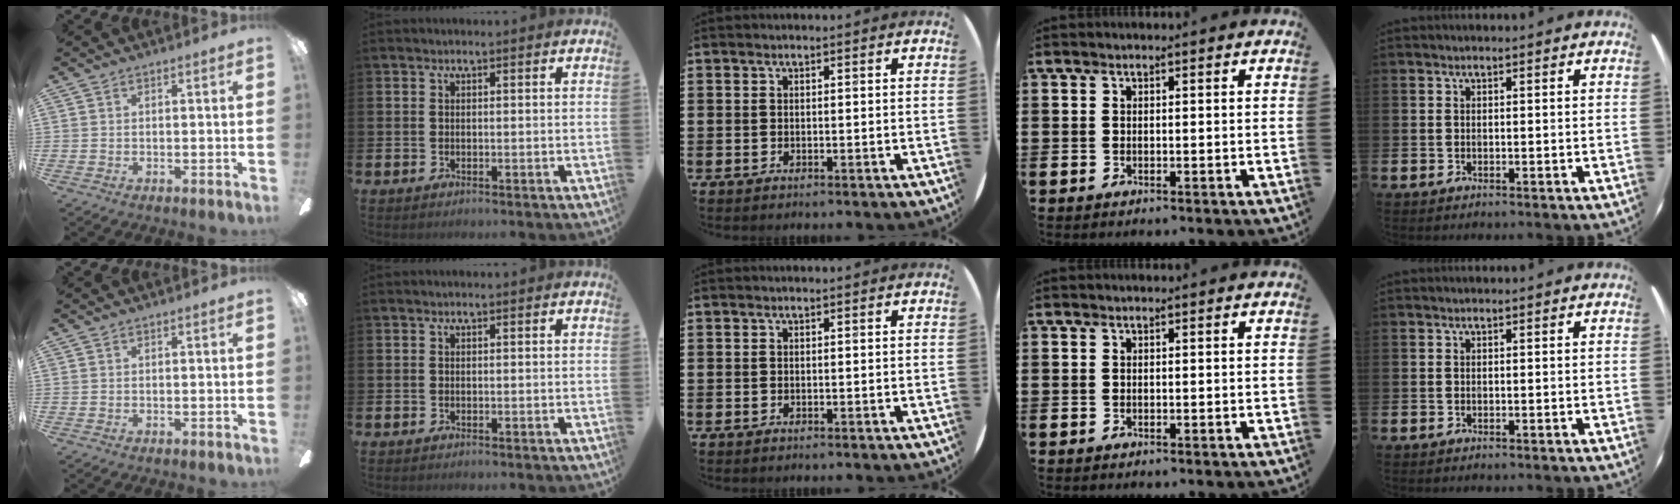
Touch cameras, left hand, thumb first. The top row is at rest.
{}